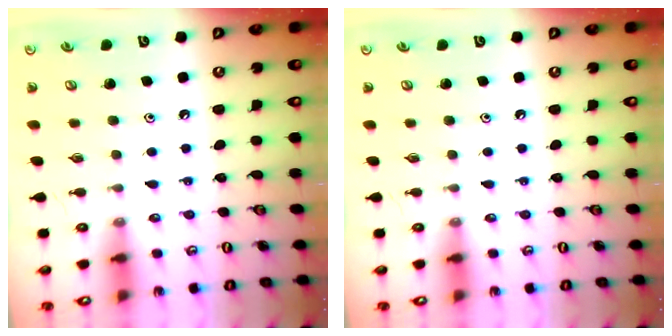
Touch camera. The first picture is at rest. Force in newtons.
{"total": 0.0}